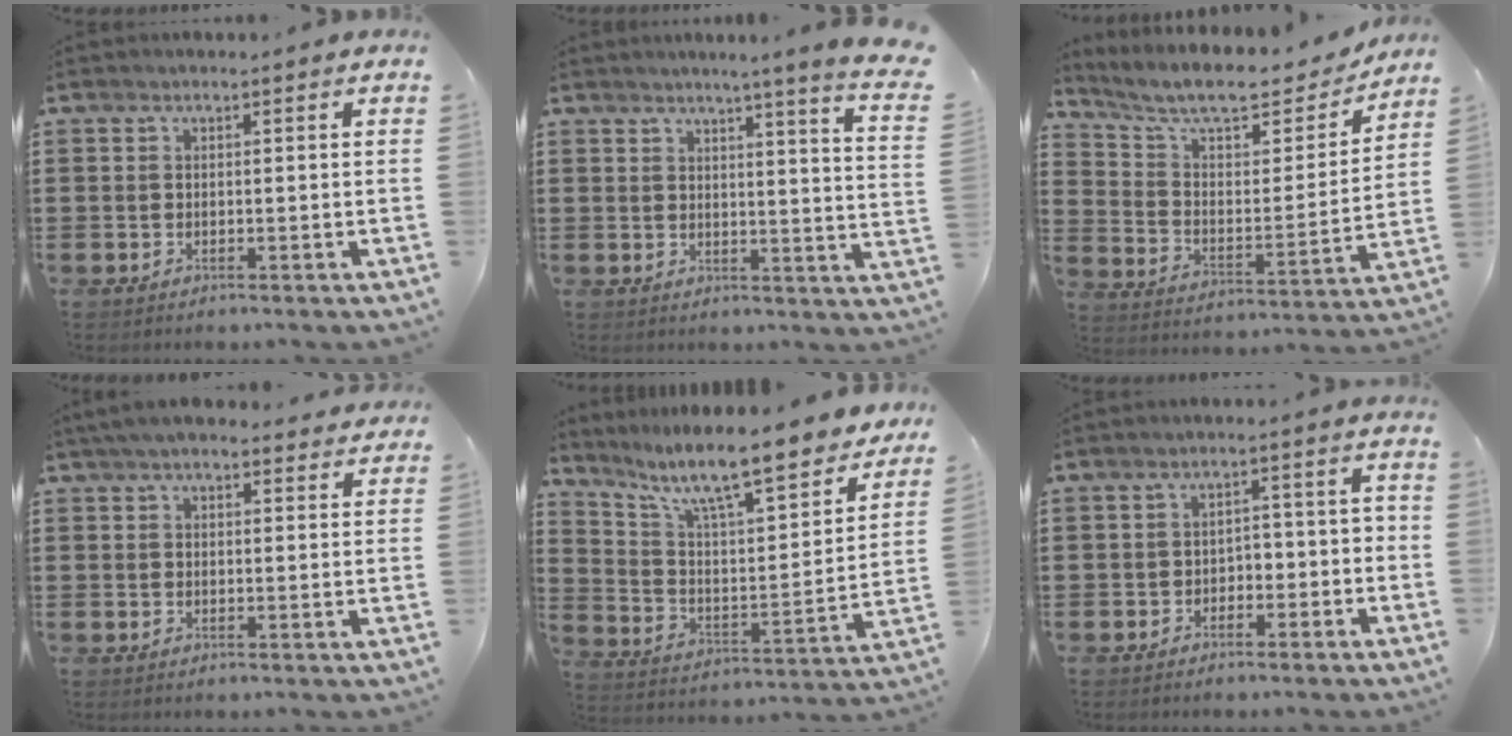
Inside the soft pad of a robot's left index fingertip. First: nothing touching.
{"total": 4.1, "force": [3.2, -1.5, 2.0], "torque": [-0.046, -0.034, 0.047]}
{"total": 9.8, "force": [8.3, 2.0, 4.8], "torque": [-0.120, -0.050, 0.140]}
{"total": 4.1, "force": [3.6, 1.1, 1.6], "torque": [-0.041, -0.001, 0.068]}
{"total": 10.1, "force": [8.2, 1.1, 5.8], "torque": [-0.130, -0.066, 0.130]}
{"total": 2.9, "force": [-2.3, 1.5, 0.9], "torque": [-0.022, 0.006, -0.051]}